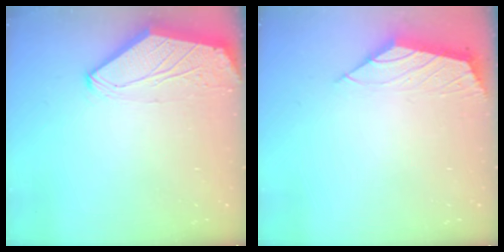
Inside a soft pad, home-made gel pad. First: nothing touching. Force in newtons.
{"total": 2.0, "press": 2.0, "slide": 0.5}